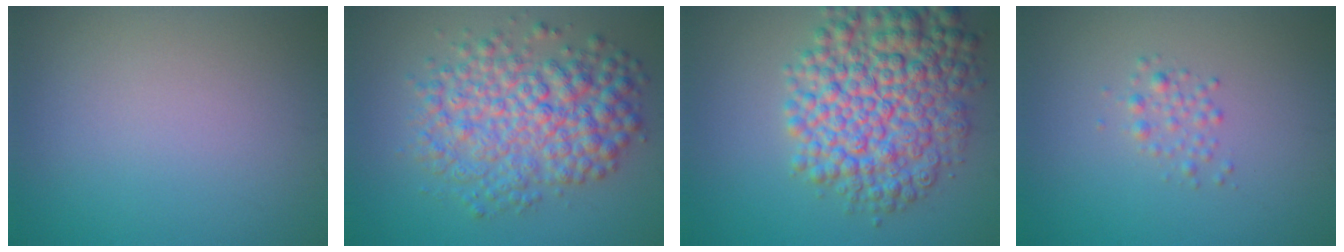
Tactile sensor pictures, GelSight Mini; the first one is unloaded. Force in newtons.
{"total": 7.4, "press": 7.4, "slide": 0.1}
{"total": 9.9, "press": 9.9, "slide": 0.2}
{"total": 1.3, "press": 1.3, "slide": 0.0}